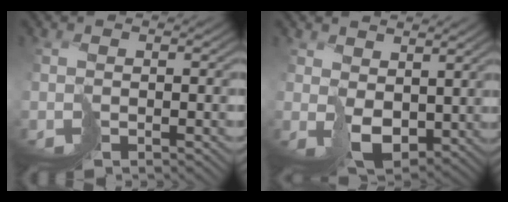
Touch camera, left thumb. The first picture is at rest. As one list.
[{"total": 5.9, "force": [3.0, 3.8, 3.5], "torque": [-0.096, -0.010, 0.068]}]